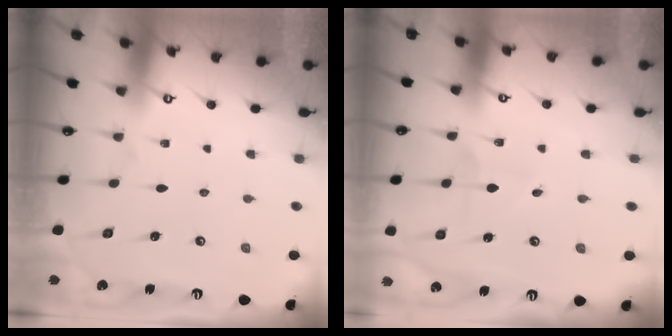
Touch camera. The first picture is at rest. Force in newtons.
{"total": 1.5, "press": 1.4, "slide": 0.2}